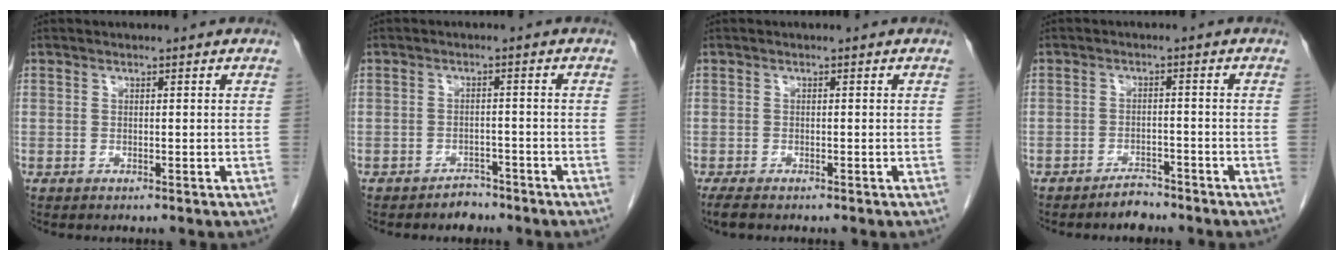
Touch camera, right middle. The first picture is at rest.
{"total": 2.5, "force": [-2.1, 1.3, 0.4], "torque": [-0.013, 0.004, -0.030]}
{"total": 2.4, "force": [-1.9, 0.6, 1.3], "torque": [-0.029, -0.008, -0.028]}
{"total": 3.0, "force": [-2.7, 0.9, 0.9], "torque": [-0.017, 0.000, -0.042]}